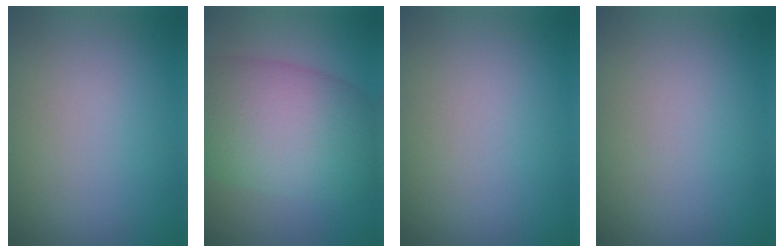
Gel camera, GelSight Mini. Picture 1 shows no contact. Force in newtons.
{"total": 11.0, "press": 11.0, "slide": 0.4}
{"total": 0.0}
{"total": 0.0}